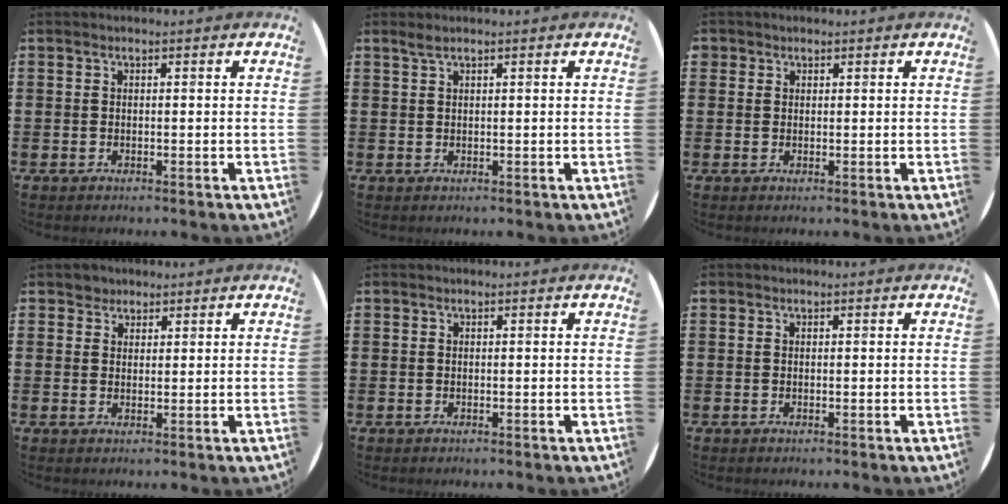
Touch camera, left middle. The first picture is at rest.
{"total": 0.9, "force": [0.7, 0.0, 0.5], "torque": [-0.010, 0.002, 0.012]}
{"total": 0.9, "force": [0.7, 0.6, -0.1], "torque": [-0.001, 0.003, 0.015]}
{"total": 1.9, "force": [1.6, 1.1, -0.2], "torque": [0.009, 0.001, 0.030]}
{"total": 0.0}
{"total": 0.0}